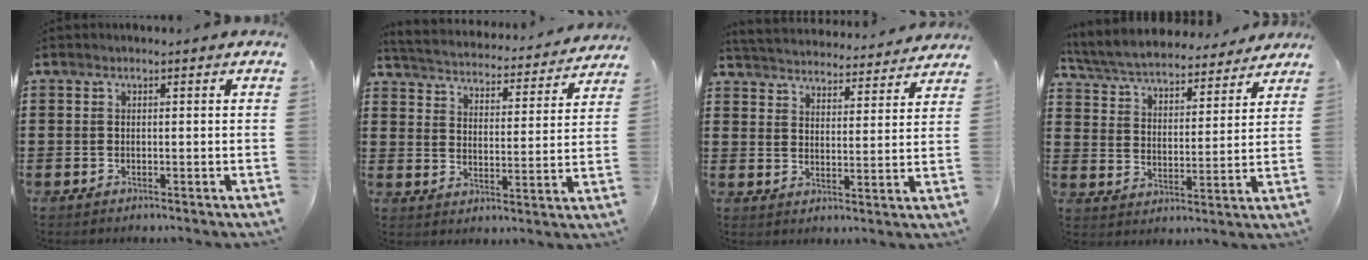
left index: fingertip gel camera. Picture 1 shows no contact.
{"total": 3.5, "force": [3.5, -0.1, -0.3], "torque": [-0.020, -0.033, 0.052]}
{"total": 4.2, "force": [4.2, -0.1, -0.1], "torque": [-0.023, -0.034, 0.069]}
{"total": 5.8, "force": [5.6, 0.5, 1.2], "torque": [-0.051, -0.037, 0.096]}